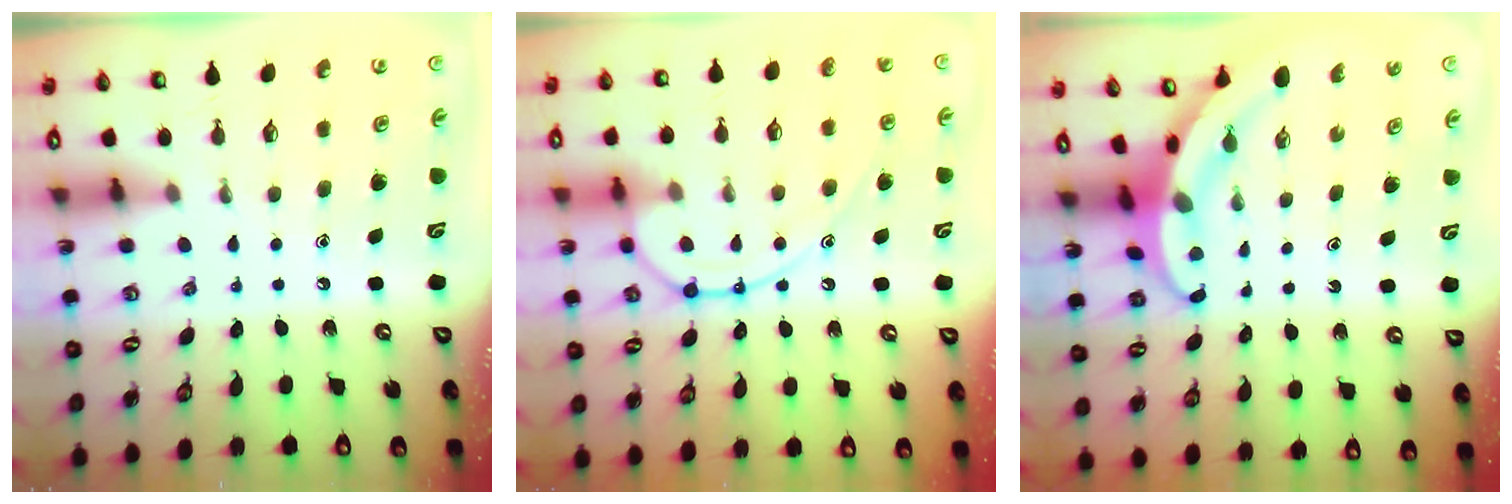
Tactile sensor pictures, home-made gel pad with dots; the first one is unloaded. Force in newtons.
{"total": 13.2, "press": 13.1, "slide": 1.4}
{"total": 3.9, "press": 3.8, "slide": 0.6}